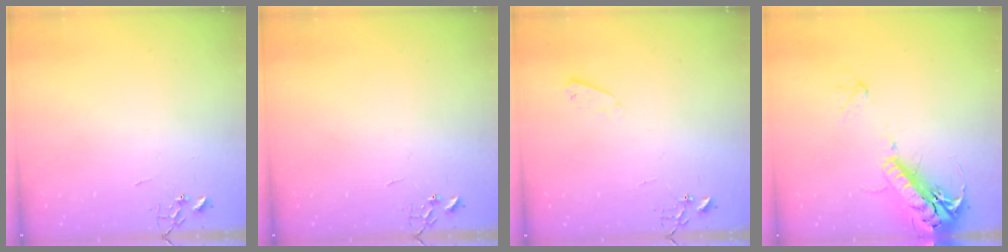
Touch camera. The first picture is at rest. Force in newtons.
{"total": 0.0}
{"total": 3.3, "press": 3.2, "slide": 0.7}
{"total": 19.9, "press": 19.5, "slide": 3.8}